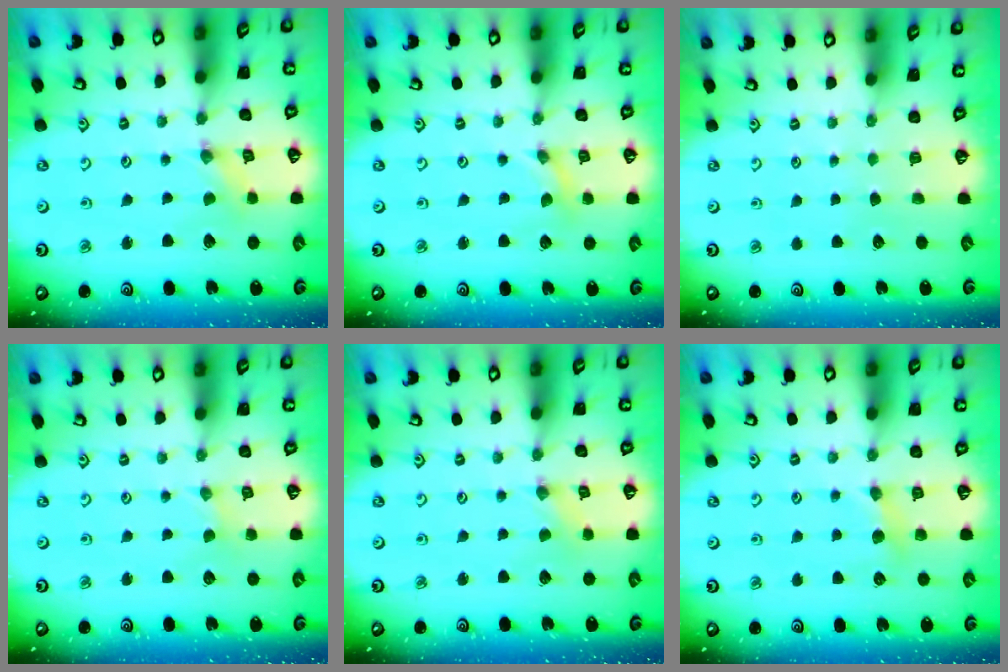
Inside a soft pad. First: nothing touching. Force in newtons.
{"total": 0.0}
{"total": 0.0}
{"total": 0.0}
{"total": 0.0}
{"total": 5.9, "press": 5.9, "slide": 0.9}